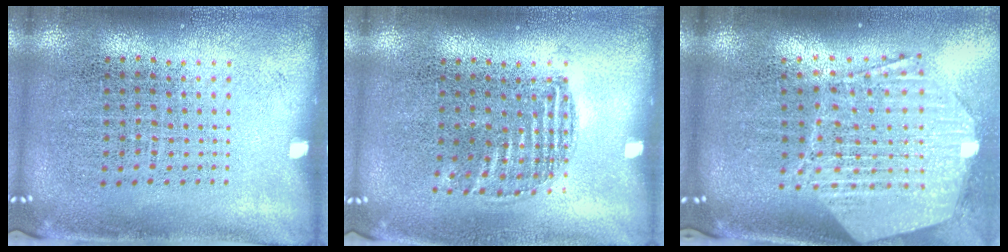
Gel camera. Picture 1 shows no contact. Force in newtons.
{"total": 0.9, "press": 0.8, "slide": 0.3}
{"total": 2.9, "press": 2.3, "slide": 1.8}